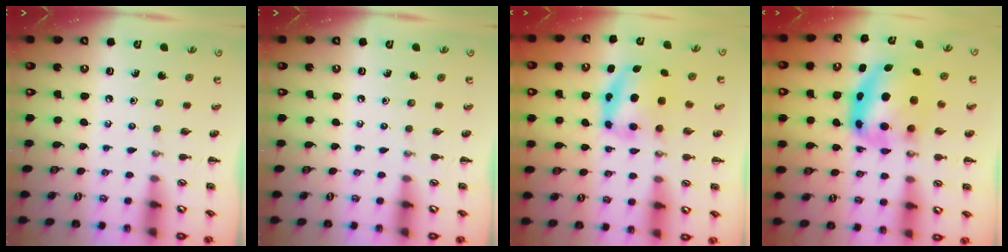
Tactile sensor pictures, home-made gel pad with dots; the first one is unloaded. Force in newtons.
{"total": 0.0}
{"total": 6.1, "press": 6.1, "slide": 0.8}
{"total": 8.7, "press": 8.5, "slide": 2.0}